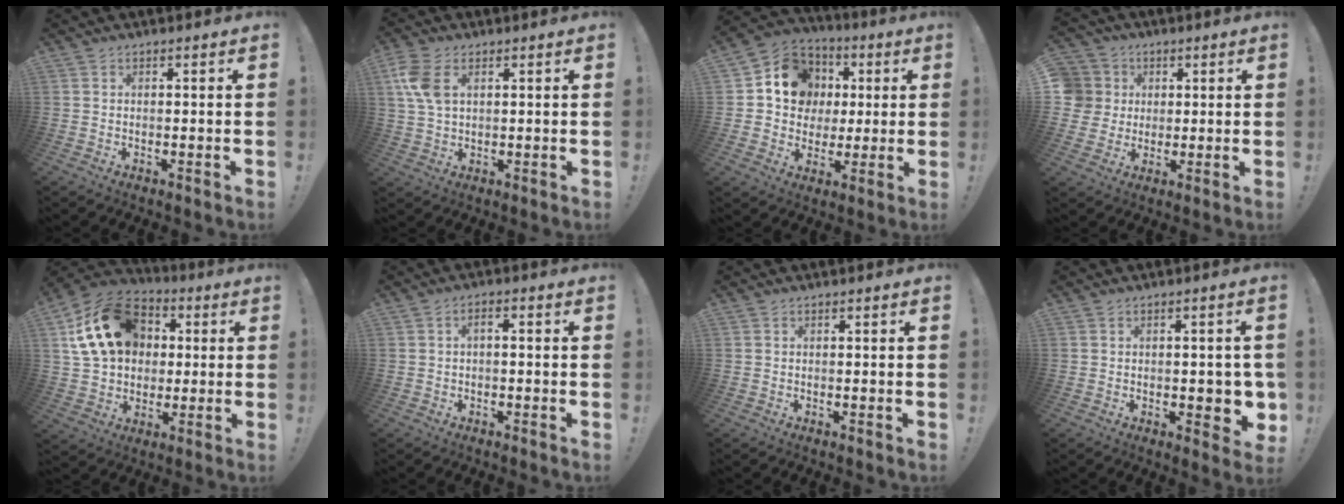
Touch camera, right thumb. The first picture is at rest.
{"total": 8.5, "force": [2.9, 5.2, 6.1], "torque": [-0.121, -0.002, 0.054]}
{"total": 14.7, "force": [3.2, 12.9, 6.3], "torque": [-0.075, -0.006, 0.077]}
{"total": 8.7, "force": [1.4, 8.4, 1.8], "torque": [-0.028, -0.004, 0.035]}
{"total": 20.2, "force": [5.5, 15.3, 12.1], "torque": [-0.194, -0.004, 0.111]}
{"total": 2.2, "force": [-0.9, 0.7, 1.9], "torque": [-0.036, 0.009, -0.016]}
{"total": 0.0}
{"total": 5.2, "force": [-1.0, 2.5, 4.5], "torque": [-0.045, 0.001, -0.012]}